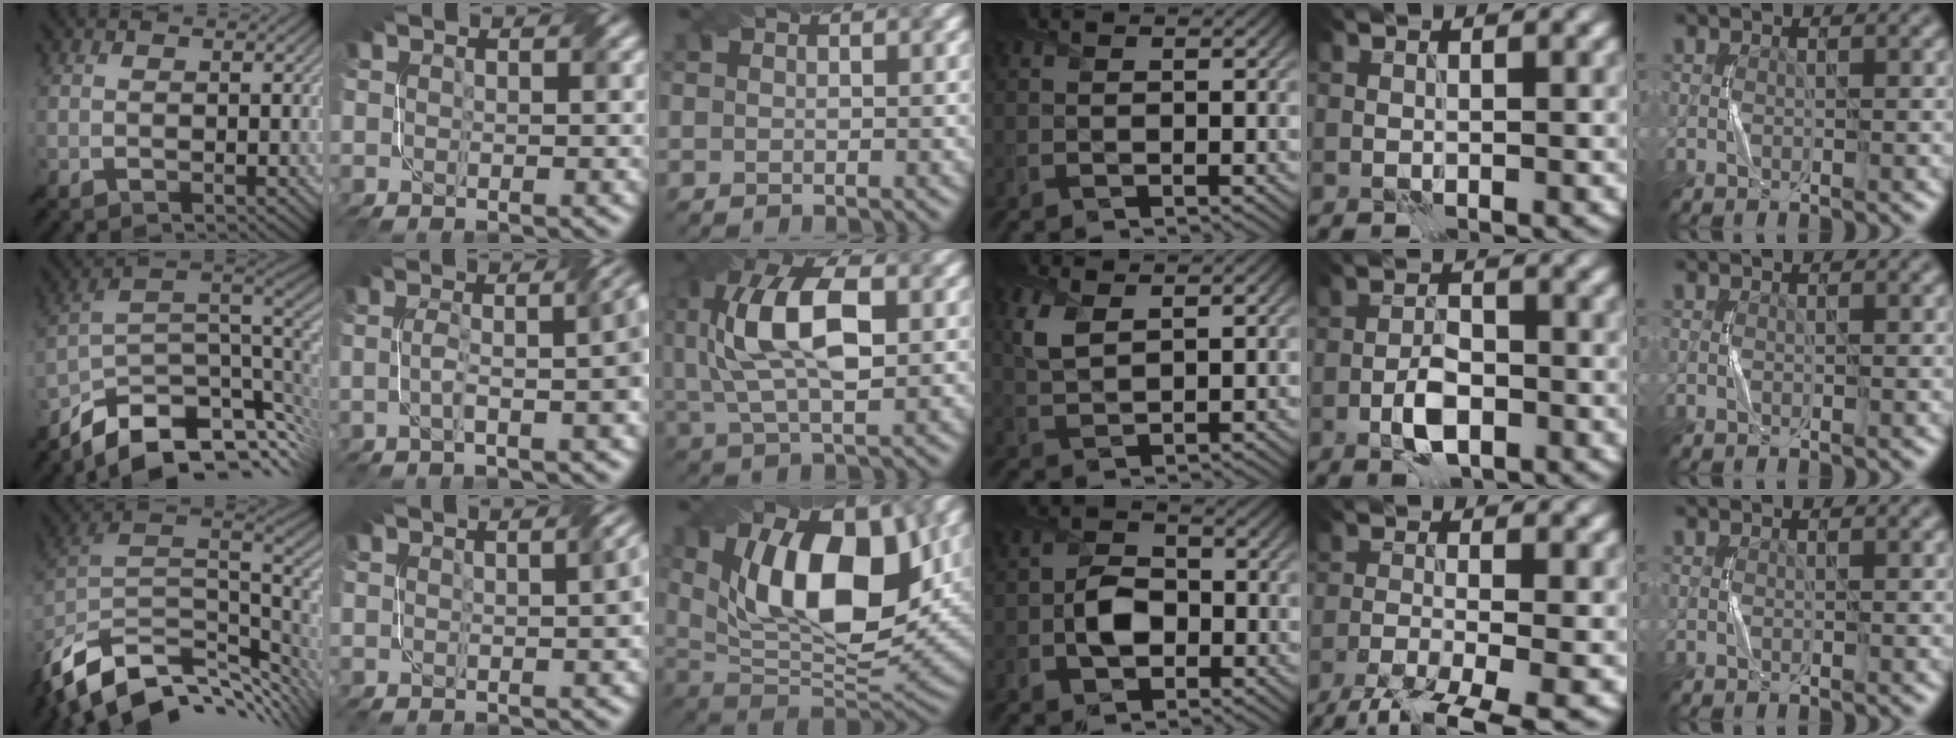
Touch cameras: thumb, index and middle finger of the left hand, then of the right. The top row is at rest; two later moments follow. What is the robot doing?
{"motion": "twist", "object": "screw"}